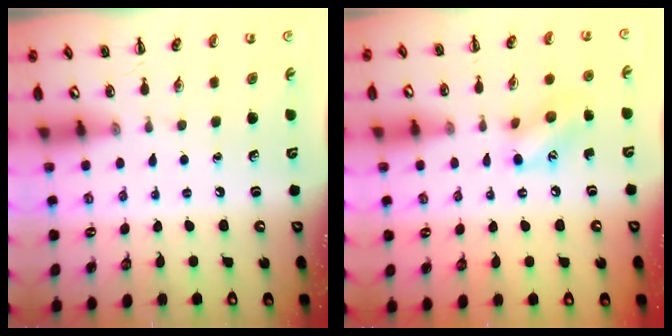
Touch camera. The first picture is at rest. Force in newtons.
{"total": 10.2, "press": 10.2, "slide": 0.3}